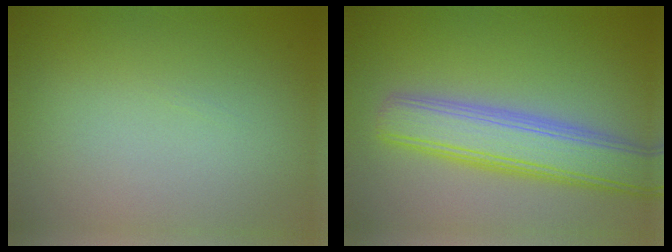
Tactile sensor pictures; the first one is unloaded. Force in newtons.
{"total": 6.4, "press": 6.4, "slide": 0.4}